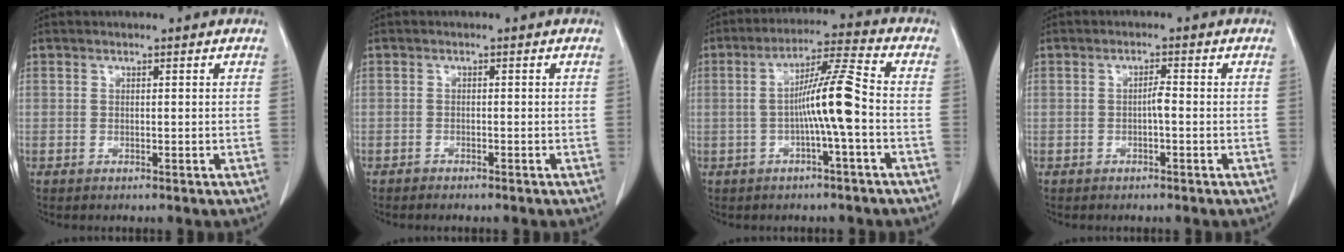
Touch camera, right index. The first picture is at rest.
{"total": 1.6, "force": [-1.4, 0.4, 0.7], "torque": [-0.013, -0.002, -0.017]}
{"total": 8.6, "force": [-1.4, -0.6, 8.5], "torque": [-0.149, 0.017, -0.023]}
{"total": 1.6, "force": [-0.4, 0.2, 1.5], "torque": [-0.026, 0.003, -0.007]}